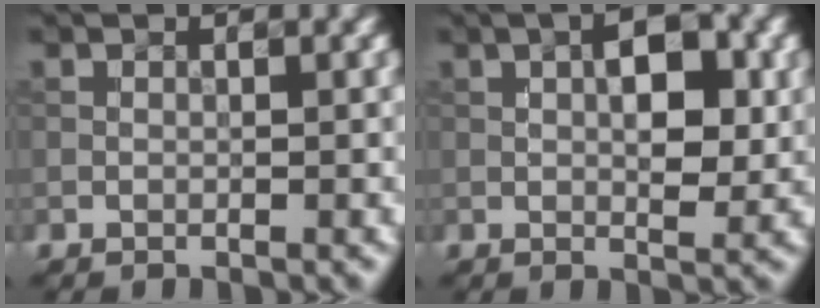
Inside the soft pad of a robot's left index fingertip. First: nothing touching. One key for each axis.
{"total": 4.7, "fx": 0.7, "fy": 2.0, "fz": 4.2, "tx": -0.063, "ty": 0.003, "tz": 0.010}